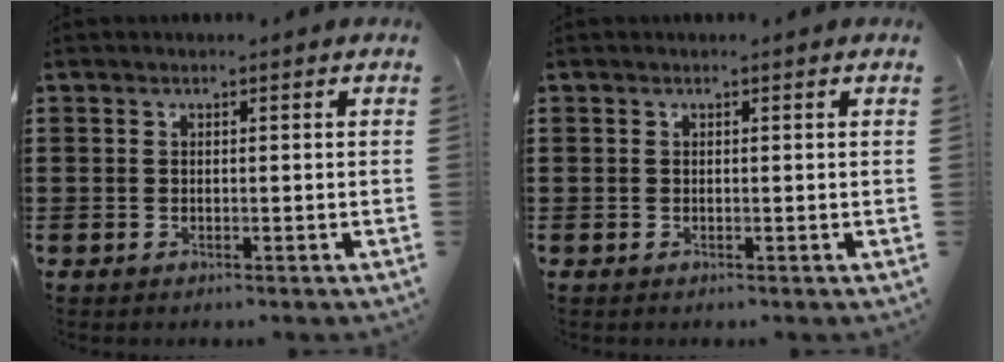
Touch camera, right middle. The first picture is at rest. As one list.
[{"total": 0.0}]